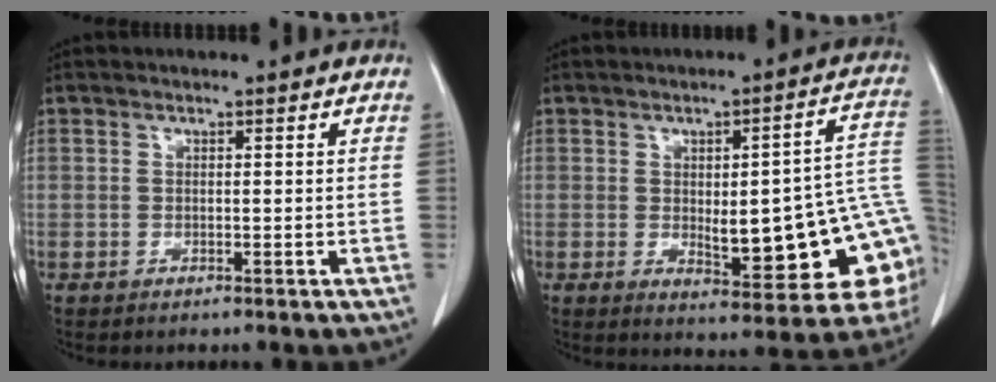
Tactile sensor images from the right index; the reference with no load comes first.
{"total": 18.5, "force": [-1.7, 4.3, 17.9], "torque": [-0.162, 0.024, -0.004]}